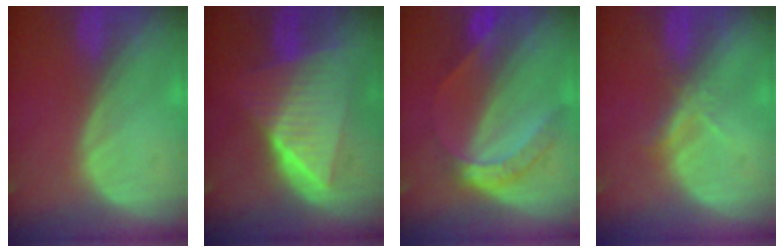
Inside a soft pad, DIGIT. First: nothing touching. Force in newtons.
{"total": 9.6, "press": 9.5, "slide": 0.6}
{"total": 6.7, "press": 5.5, "slide": 3.9}
{"total": 2.3, "press": 2.1, "slide": 0.9}